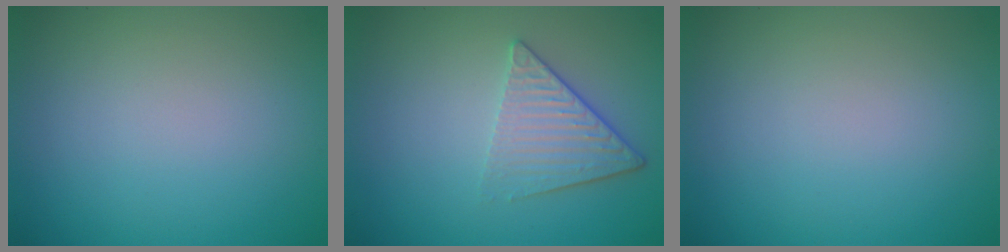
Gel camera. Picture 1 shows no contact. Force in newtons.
{"total": 3.3, "press": 2.9, "slide": 1.6}
{"total": 0.0}